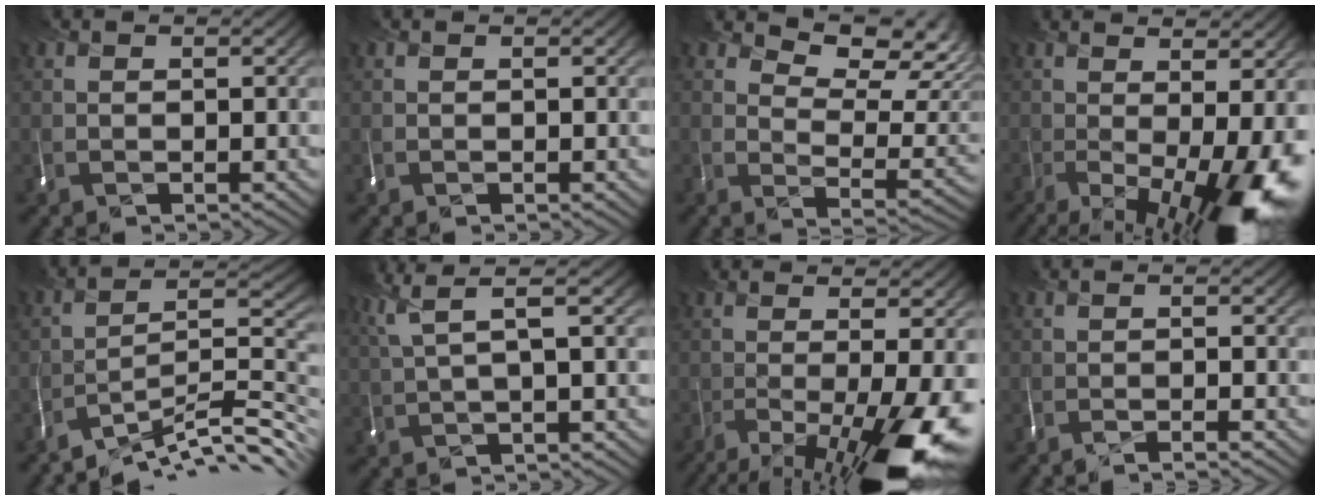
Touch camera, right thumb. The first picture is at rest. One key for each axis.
{"total": 0.0}
{"total": 9.6, "fx": 7.0, "fy": 3.4, "fz": 5.7, "tx": -0.087, "ty": -0.009, "tz": 0.095}
{"total": 15.2, "fx": -4.6, "fy": 4.6, "fz": 13.8, "tx": -0.158, "ty": -0.022, "tz": -0.056}
{"total": 10.4, "fx": -8.7, "fy": 1.0, "fz": 5.6, "tx": -0.068, "ty": 0.006, "tz": -0.159}
{"total": 4.0, "fx": 2.1, "fy": 0.1, "fz": 3.4, "tx": -0.067, "ty": 0.016, "tz": 0.046}
{"total": 14.5, "fx": -6.4, "fy": 3.5, "fz": 12.5, "tx": -0.164, "ty": -0.029, "tz": -0.092}
{"total": 2.1, "fx": -1.9, "fy": -0.8, "fz": 0.2, "tx": 0.016, "ty": -0.012, "tz": -0.051}